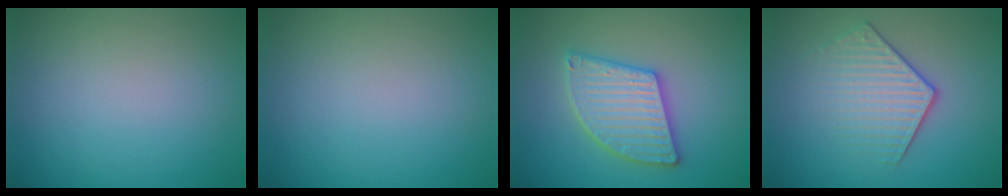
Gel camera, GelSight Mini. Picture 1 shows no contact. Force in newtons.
{"total": 0.0}
{"total": 5.5, "press": 5.5, "slide": 0.5}
{"total": 4.1, "press": 3.0, "slide": 2.8}